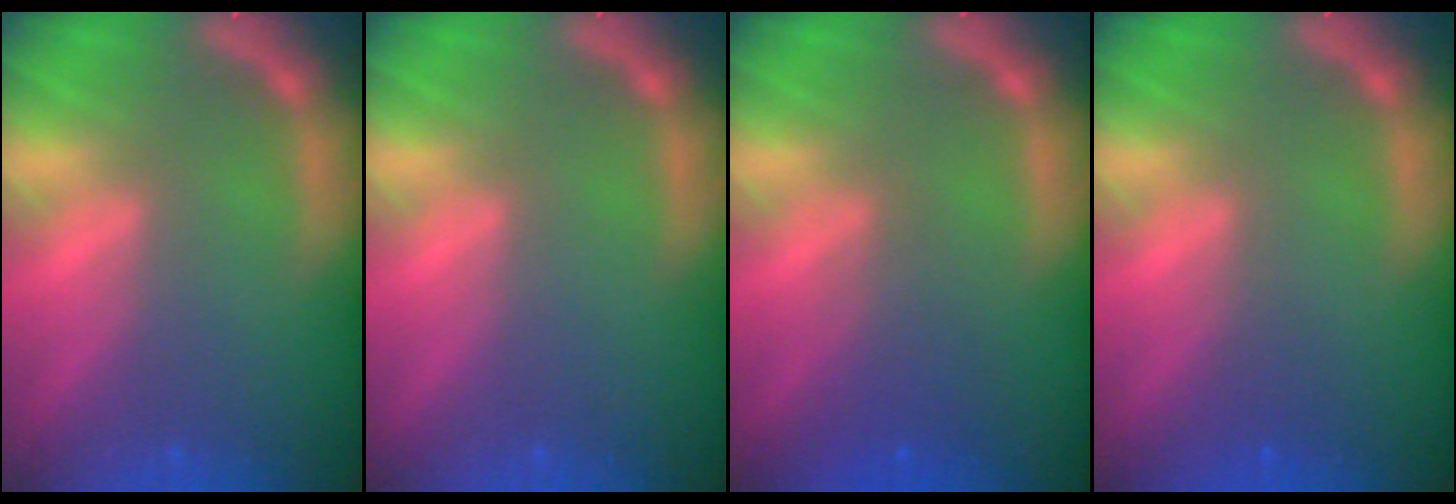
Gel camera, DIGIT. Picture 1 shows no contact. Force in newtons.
{"total": 0.0}
{"total": 2.5}
{"total": 1.0}